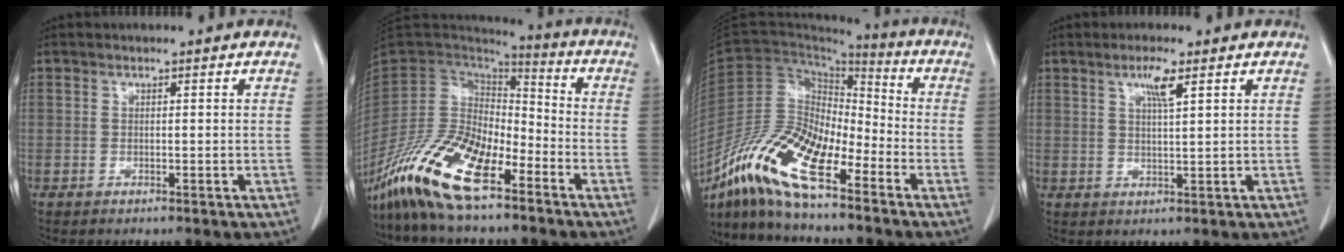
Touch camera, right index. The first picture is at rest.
{"total": 16.1, "force": [-10.9, 5.0, 10.8], "torque": [-0.218, 0.002, -0.209]}
{"total": 15.5, "force": [-10.5, 4.2, 10.6], "torque": [-0.215, 0.008, -0.198]}
{"total": 3.6, "force": [1.9, 0.0, 3.0], "torque": [-0.058, -0.002, 0.036]}